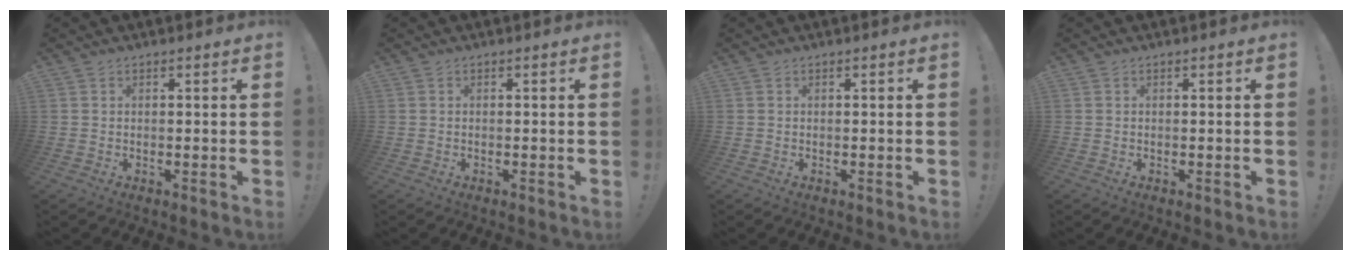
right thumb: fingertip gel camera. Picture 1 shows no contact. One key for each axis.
{"total": 0.0}
{"total": 0.0}
{"total": 0.0}